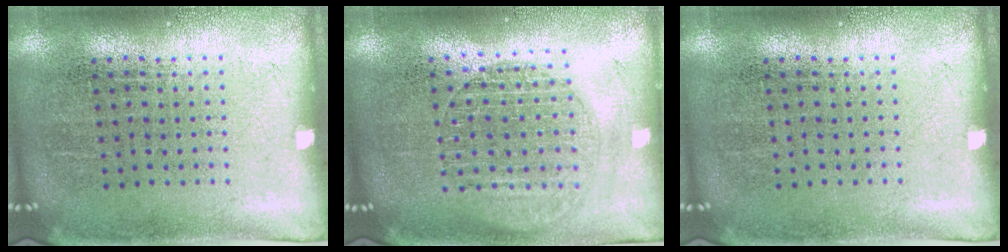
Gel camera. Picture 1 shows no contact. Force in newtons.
{"total": 1.6, "press": 1.4, "slide": 0.8}
{"total": 0.0}